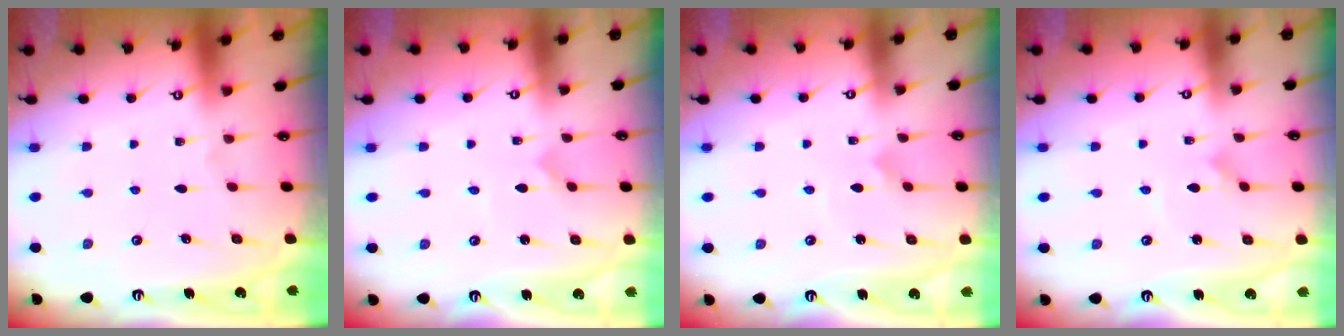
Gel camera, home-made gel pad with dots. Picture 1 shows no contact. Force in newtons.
{"total": 0.0}
{"total": 2.9, "press": 2.9, "slide": 0.2}
{"total": 2.5, "press": 2.5, "slide": 0.1}